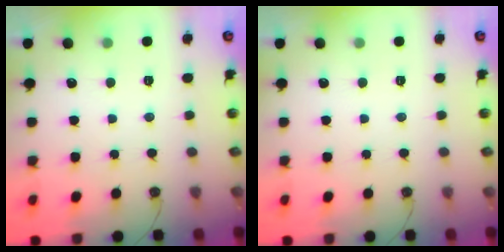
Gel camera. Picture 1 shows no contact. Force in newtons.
{"total": 0.0}